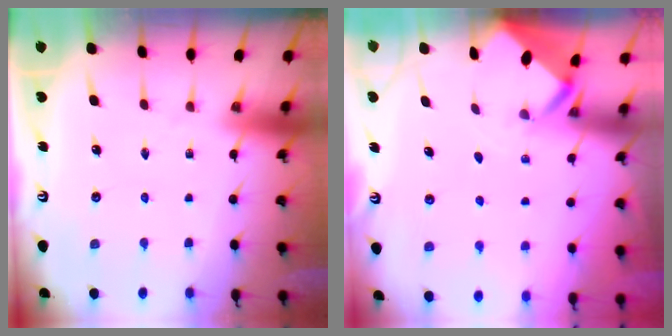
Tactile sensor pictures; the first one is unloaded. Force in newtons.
{"total": 2.2, "press": 2.2, "slide": 0.2}